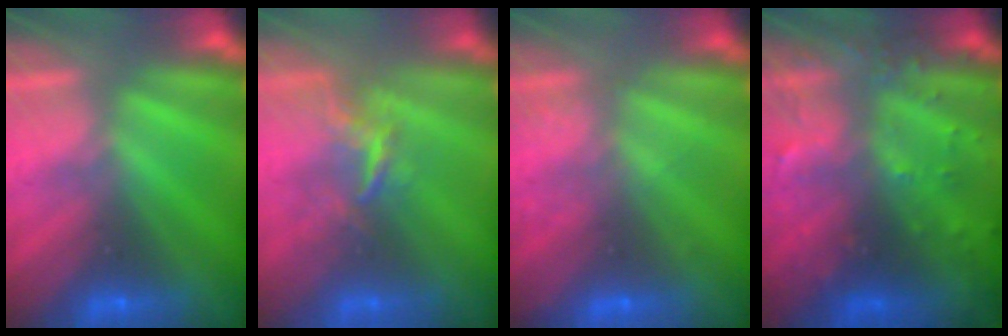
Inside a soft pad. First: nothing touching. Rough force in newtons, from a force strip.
{"total": 3.2}
{"total": 2.1}
{"total": 6.5}